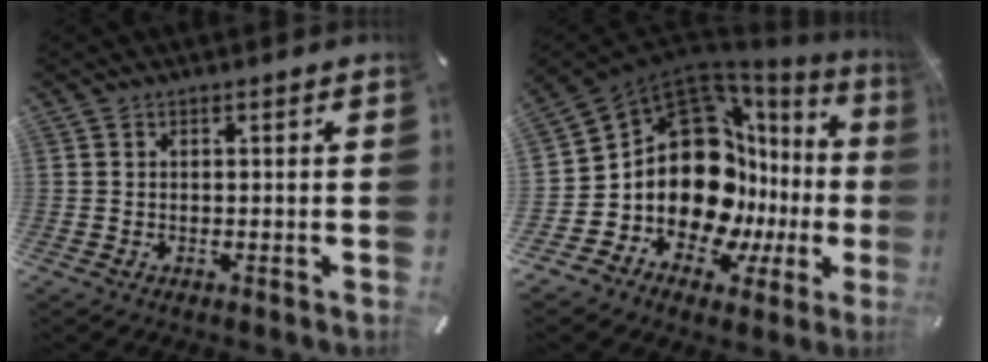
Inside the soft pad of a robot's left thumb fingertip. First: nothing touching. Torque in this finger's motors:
{"motor_torque": [1.53, 3.48, 2.40, 0.38, 0.54]}